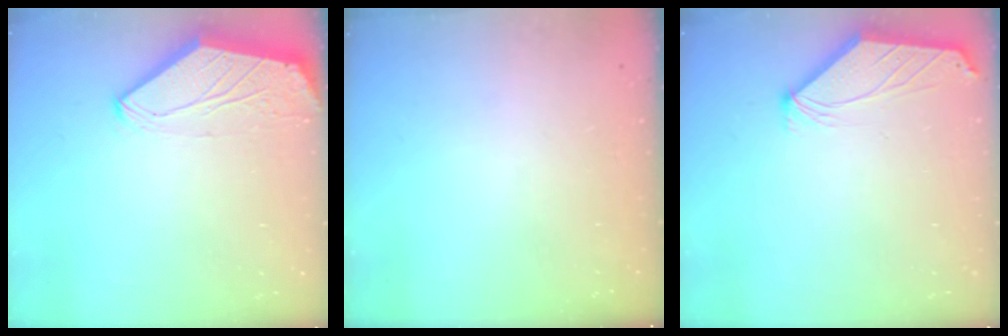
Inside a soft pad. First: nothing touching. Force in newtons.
{"total": 0.0}
{"total": 1.0, "press": 1.0, "slide": 0.3}